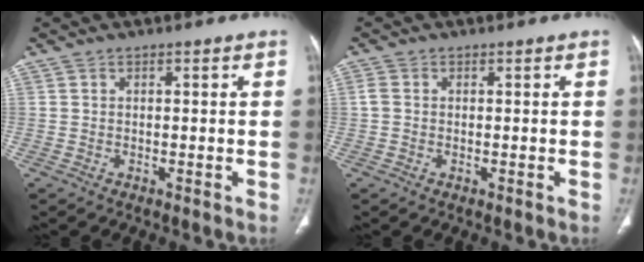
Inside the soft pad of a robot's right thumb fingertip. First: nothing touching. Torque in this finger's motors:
{"motor_torque": [-0.13, -0.11, -0.23, 0.26, 0.00]}